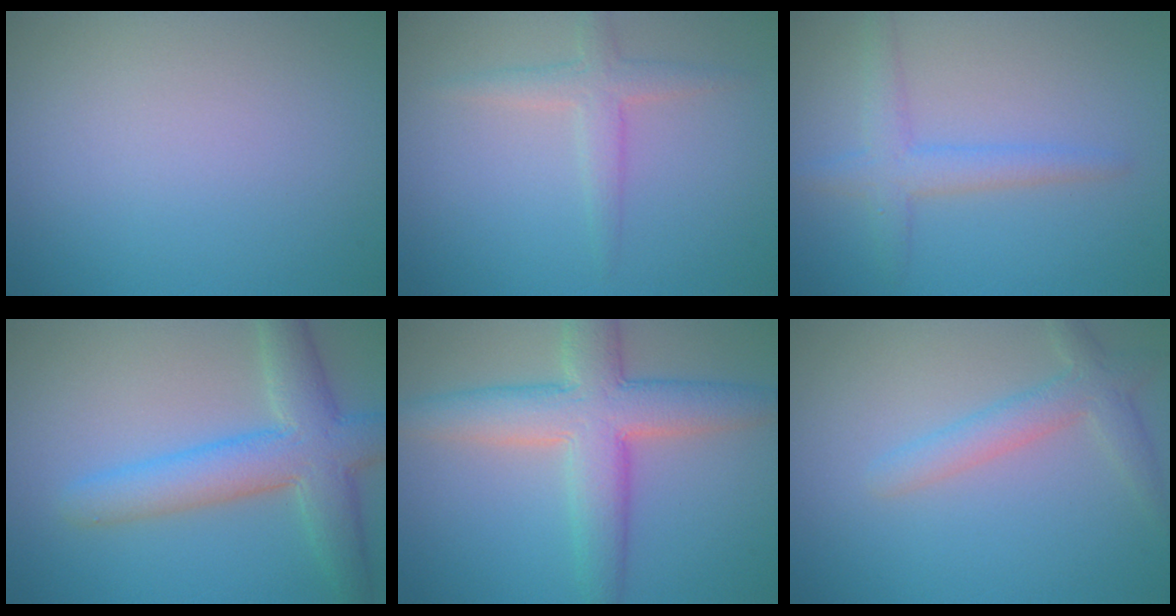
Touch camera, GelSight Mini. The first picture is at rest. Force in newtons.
{"total": 2.5, "press": 2.4, "slide": 0.3}
{"total": 2.8, "press": 2.8, "slide": 0.1}
{"total": 6.5, "press": 6.5, "slide": 0.2}
{"total": 7.3, "press": 7.3, "slide": 0.2}
{"total": 2.8, "press": 2.8, "slide": 0.3}